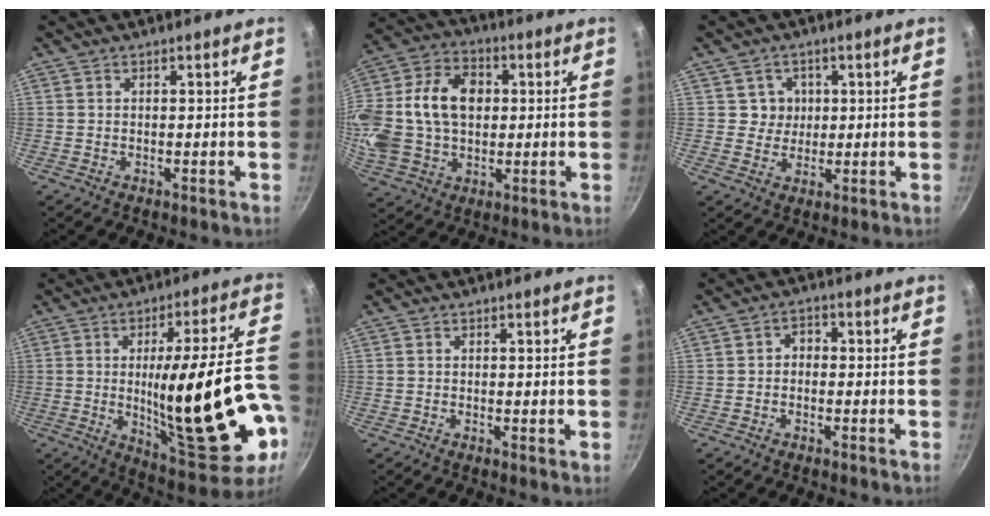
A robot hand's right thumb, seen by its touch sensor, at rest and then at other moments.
{"total": 23.6, "force": [2.4, 17.1, 16.0], "torque": [-0.318, 0.027, 0.040]}
{"total": 4.2, "force": [1.0, 4.0, 0.7], "torque": [0.020, 0.000, 0.012]}
{"total": 26.6, "force": [-4.4, 7.0, 25.3], "torque": [-0.351, 0.004, -0.040]}
{"total": 0.8, "force": [0.0, 0.1, 0.8], "torque": [-0.012, -0.003, -0.002]}
{"total": 2.7, "force": [-0.4, 2.2, 1.6], "torque": [-0.013, 0.011, -0.013]}